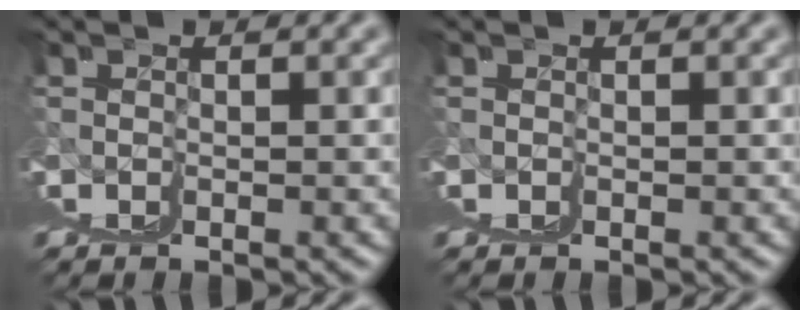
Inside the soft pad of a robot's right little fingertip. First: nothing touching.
{"total": 0.0}